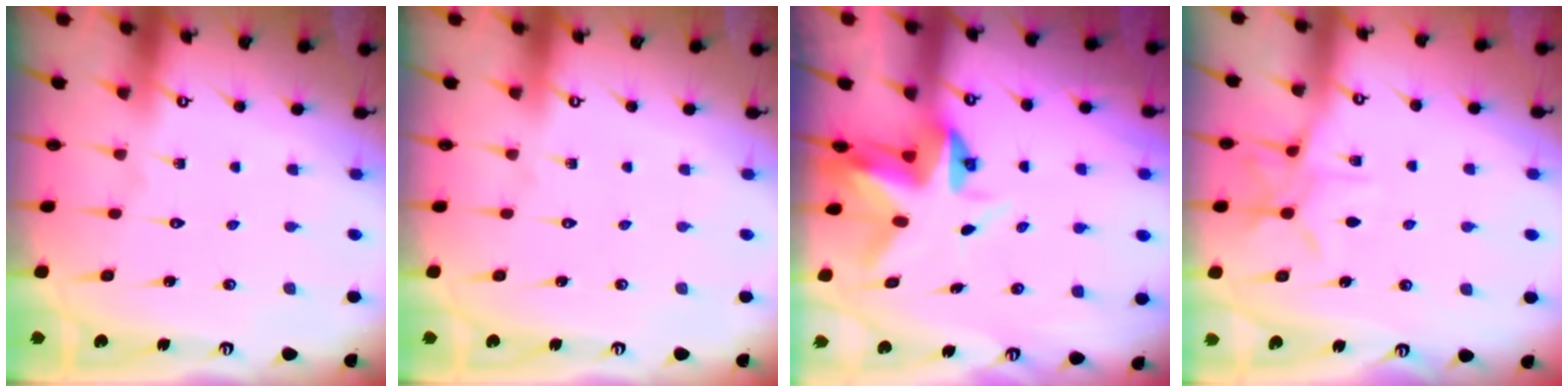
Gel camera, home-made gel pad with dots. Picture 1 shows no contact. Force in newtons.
{"total": 0.0}
{"total": 4.6, "press": 4.6, "slide": 0.2}
{"total": 8.6, "press": 8.5, "slide": 0.6}